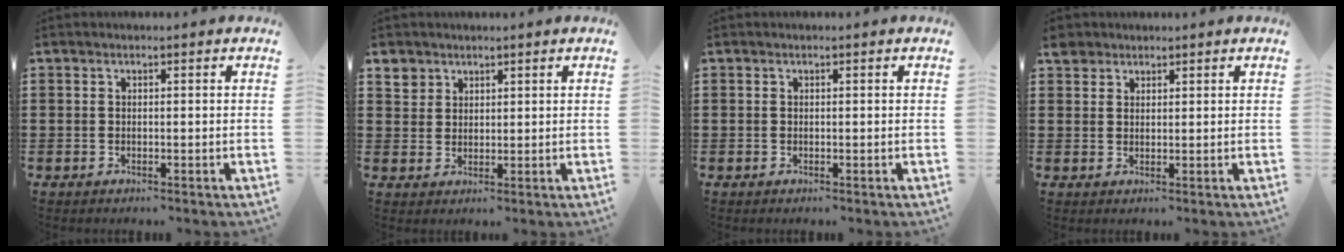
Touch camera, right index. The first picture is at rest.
{"total": 3.8, "force": [2.6, 2.8, 0.3], "torque": [-0.022, 0.012, 0.051]}
{"total": 0.0}
{"total": 2.7, "force": [2.2, 1.7, 0.4], "torque": [-0.018, 0.011, 0.042]}